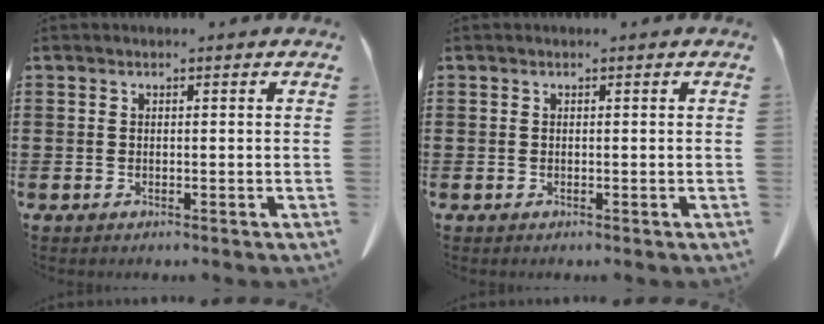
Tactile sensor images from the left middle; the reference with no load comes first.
{"total": 0.0}